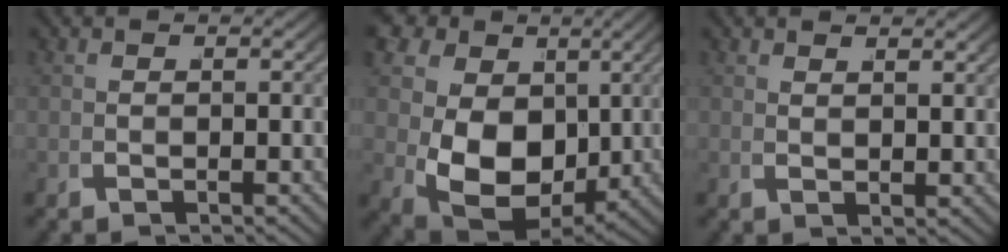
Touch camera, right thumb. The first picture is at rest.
{"total": 13.9, "force": [0.4, 10.6, 8.9], "torque": [-0.198, -0.071, 0.031]}
{"total": 1.5, "force": [1.5, 0.0, 0.3], "torque": [0.001, 0.001, 0.030]}